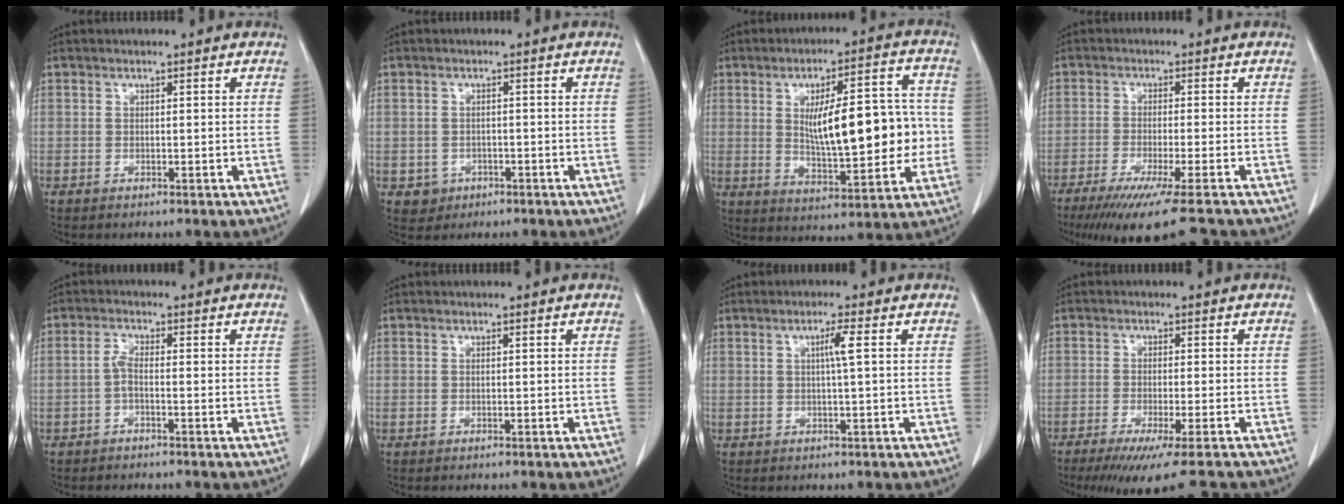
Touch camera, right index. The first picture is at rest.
{"total": 2.8, "force": [-1.1, 2.6, 0.4], "torque": [-0.001, 0.009, -0.010]}
{"total": 15.7, "force": [0.4, 4.7, 15.0], "torque": [-0.224, 0.018, 0.016]}
{"total": 12.8, "force": [-10.2, -0.4, 7.7], "torque": [-0.108, -0.039, -0.159]}
{"total": 1.9, "force": [-0.6, 0.4, 1.7], "torque": [-0.033, 0.004, -0.013]}
{"total": 0.0}
{"total": 2.4, "force": [0.4, -0.5, 2.3], "torque": [-0.042, 0.000, 0.007]}
{"total": 11.5, "force": [-9.6, -0.6, 6.2], "torque": [-0.070, -0.037, -0.143]}